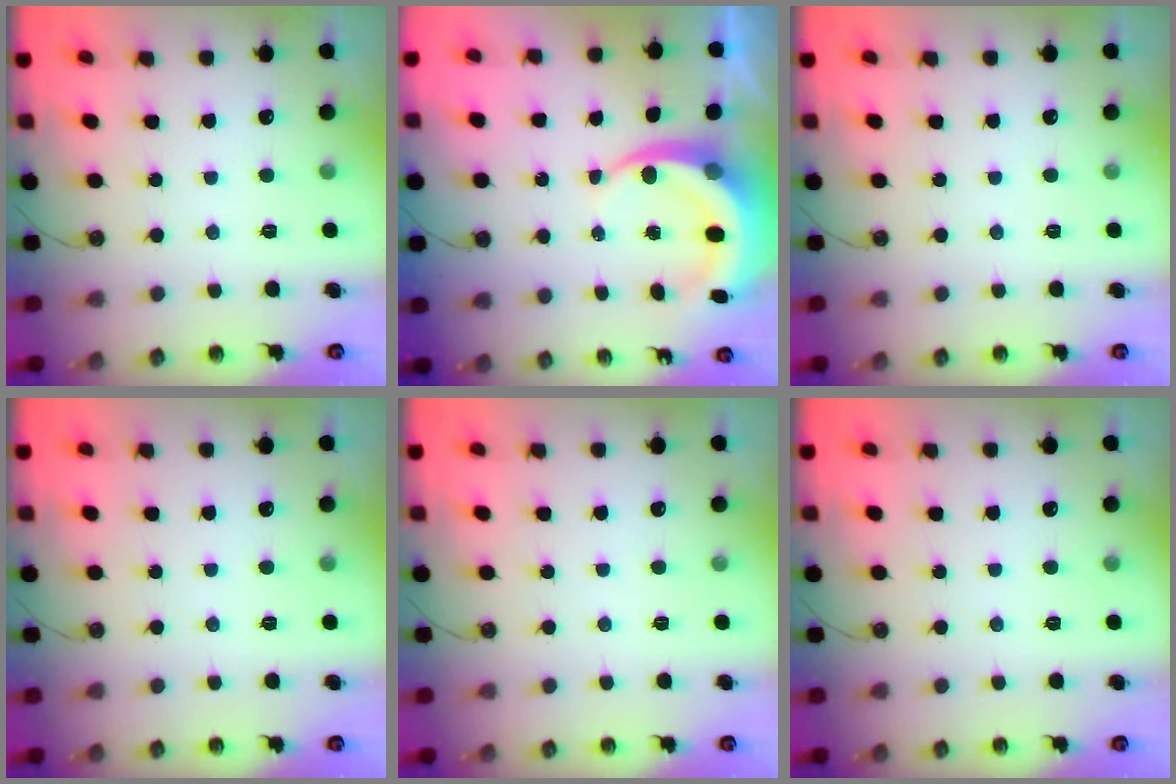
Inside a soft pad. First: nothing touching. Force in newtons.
{"total": 8.1, "press": 8.0, "slide": 1.2}
{"total": 0.0}
{"total": 0.0}
{"total": 0.0}
{"total": 0.0}